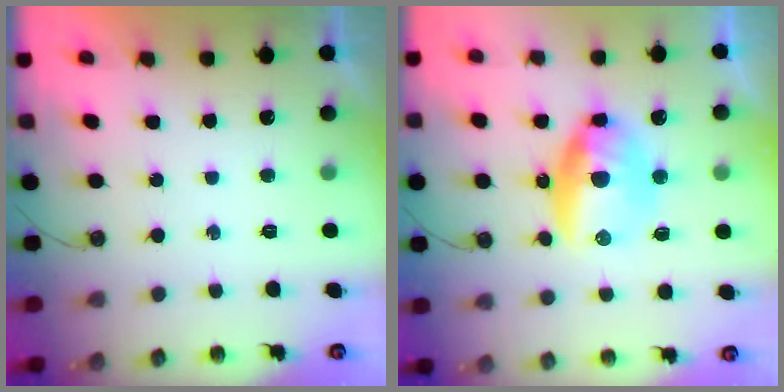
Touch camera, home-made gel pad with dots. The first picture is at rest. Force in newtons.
{"total": 11.8, "press": 11.8, "slide": 0.6}